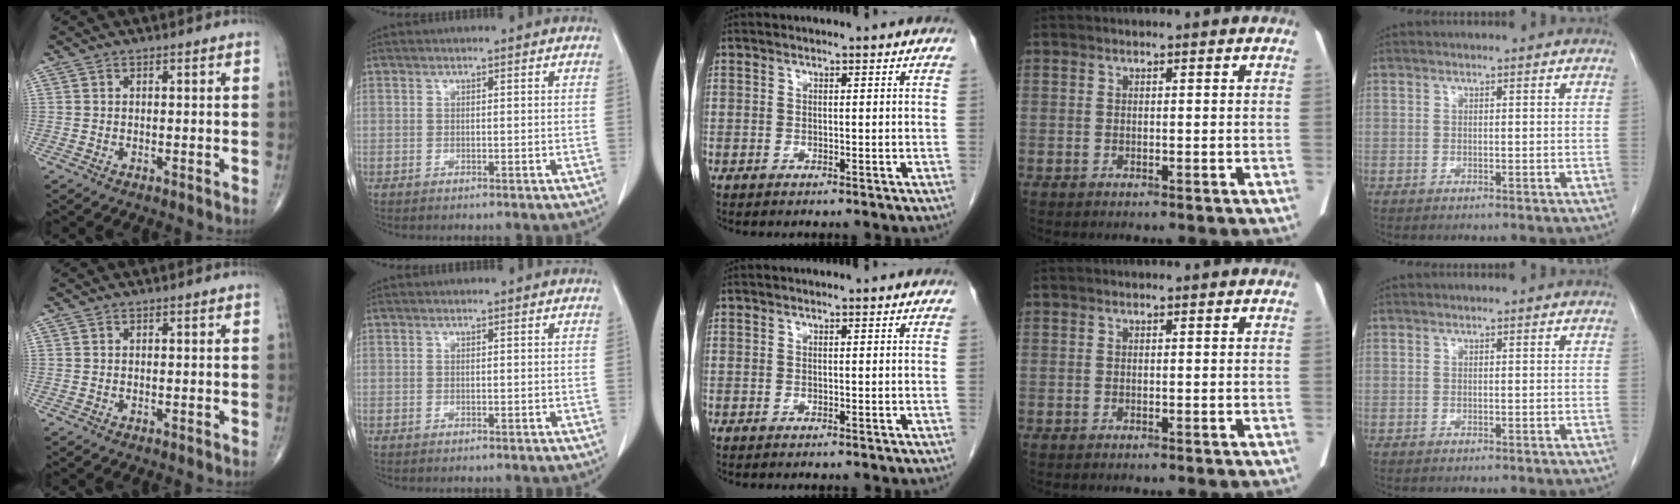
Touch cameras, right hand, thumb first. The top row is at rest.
{}